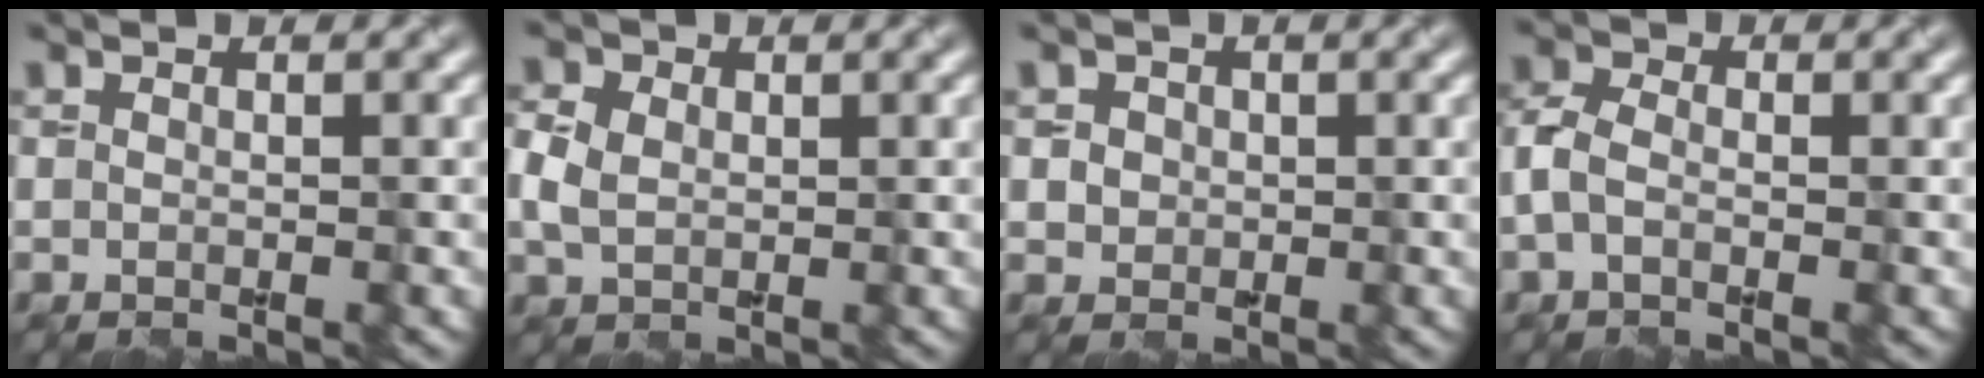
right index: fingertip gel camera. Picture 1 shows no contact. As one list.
[{"total": 3.5, "force": [0.4, 2.8, 2.1], "torque": [-0.059, 0.004, 0.010]}, {"total": 1.8, "force": [0.4, 1.6, 0.6], "torque": [-0.008, 0.003, 0.017]}, {"total": 2.6, "force": [-0.9, 1.6, 1.8], "torque": [-0.045, 0.007, -0.028]}]